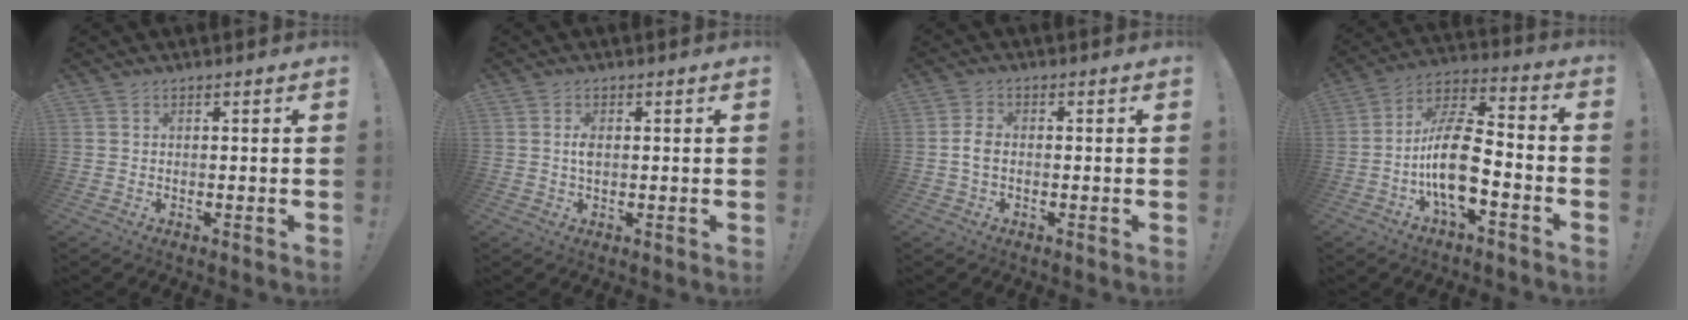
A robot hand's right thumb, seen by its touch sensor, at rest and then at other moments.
{"total": 2.4, "force": [0.1, 1.2, 2.1], "torque": [-0.034, 0.002, -0.001]}
{"total": 3.5, "force": [-0.5, 2.2, 2.6], "torque": [-0.058, 0.006, -0.012]}
{"total": 17.4, "force": [-4.4, 8.1, 14.8], "torque": [-0.284, 0.028, -0.075]}